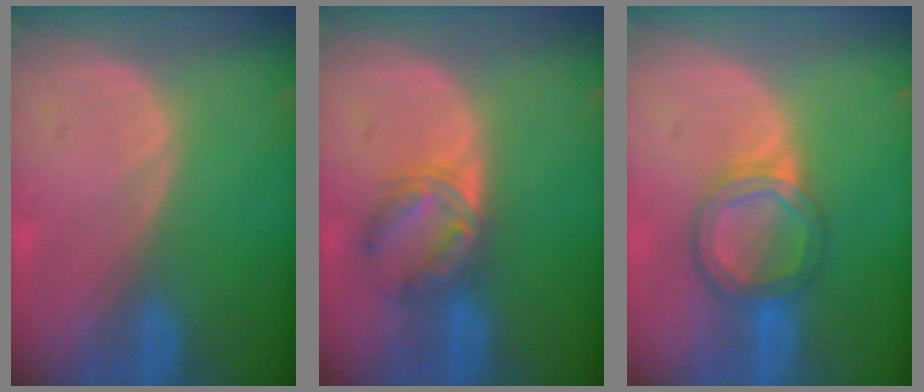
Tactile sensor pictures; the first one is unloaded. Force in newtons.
{"total": 5.6, "press": 5.6, "slide": 0.8}
{"total": 6.0, "press": 5.4, "slide": 2.5}